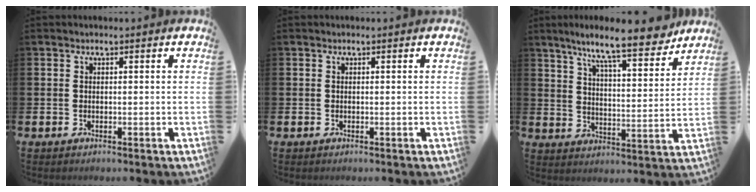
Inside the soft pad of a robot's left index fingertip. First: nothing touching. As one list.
[{"total": 0.0}, {"total": 10.9, "force": [9.3, 0.9, 5.5], "torque": [-0.111, -0.048, 0.157]}]